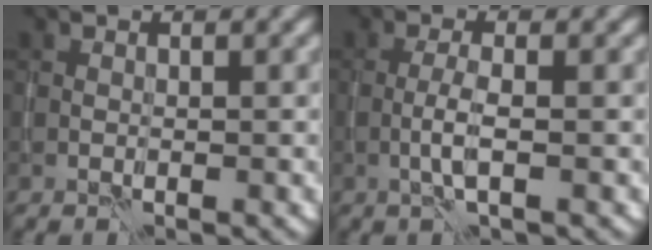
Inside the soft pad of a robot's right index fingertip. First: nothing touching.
{"total": 2.2, "force": [-0.7, 0.3, 2.1], "torque": [-0.046, 0.000, -0.017]}